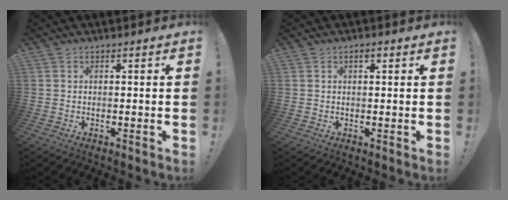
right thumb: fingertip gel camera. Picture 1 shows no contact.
{"total": 1.4, "force": [0.7, 0.6, 1.1], "torque": [-0.018, 0.000, 0.012]}